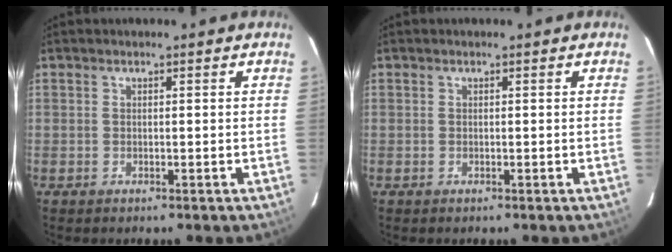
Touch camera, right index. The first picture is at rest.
{"total": 0.0}